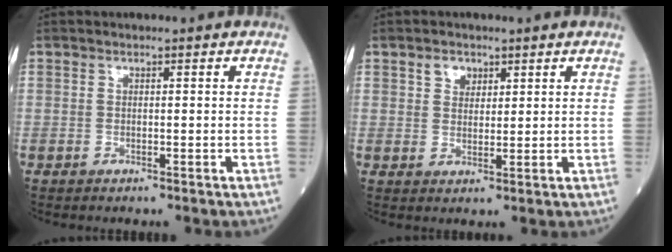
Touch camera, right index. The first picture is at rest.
{"total": 2.7, "force": [1.6, 1.9, 1.1], "torque": [-0.020, 0.003, 0.029]}